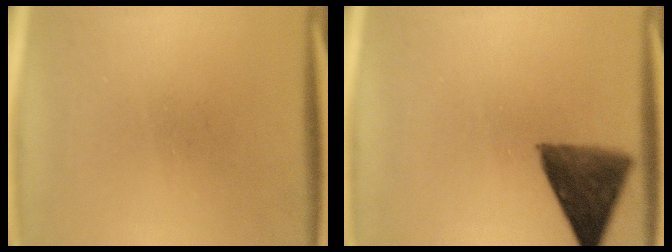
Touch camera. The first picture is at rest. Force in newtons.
{"total": 9.7}